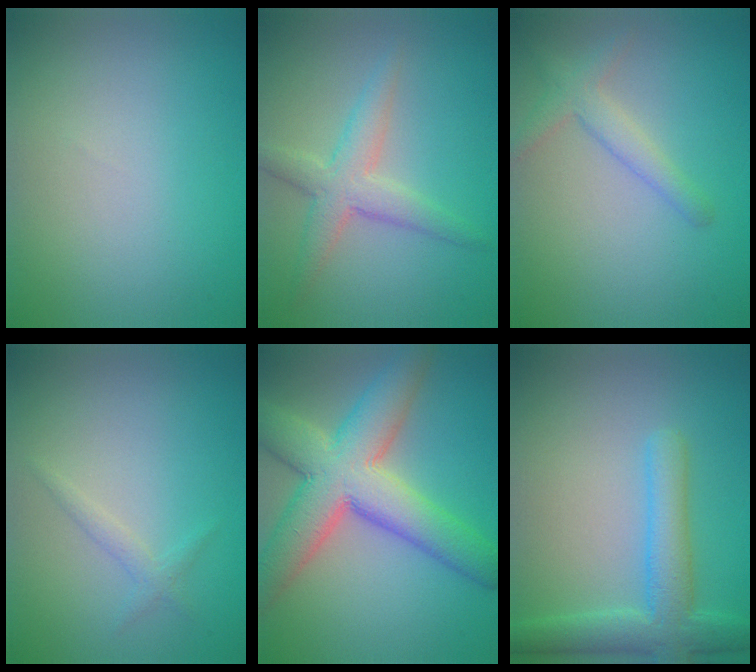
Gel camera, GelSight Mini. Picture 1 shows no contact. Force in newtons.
{"total": 3.5, "press": 3.5, "slide": 0.1}
{"total": 2.4, "press": 2.4, "slide": 0.1}
{"total": 1.1, "press": 1.1, "slide": 0.0}
{"total": 10.0, "press": 10.0, "slide": 0.6}
{"total": 5.1, "press": 5.1, "slide": 0.5}